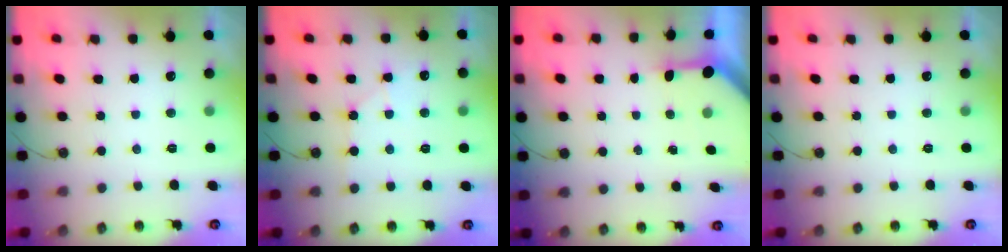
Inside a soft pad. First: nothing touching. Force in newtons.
{"total": 5.6, "press": 5.6, "slide": 0.7}
{"total": 3.1, "press": 3.1, "slide": 0.2}
{"total": 0.0}